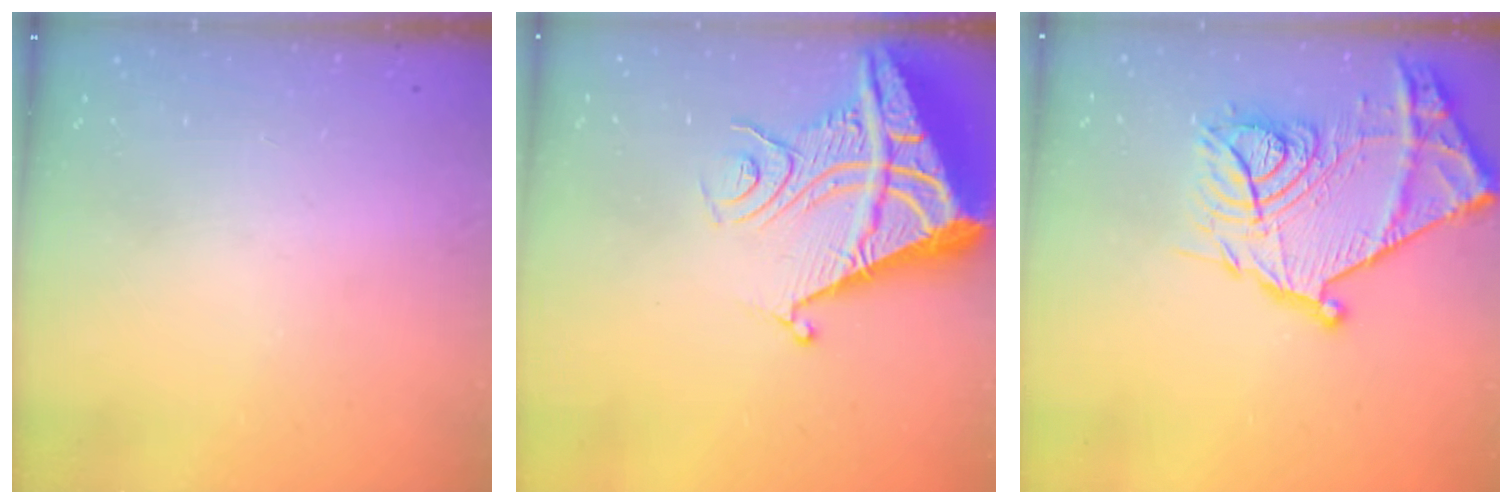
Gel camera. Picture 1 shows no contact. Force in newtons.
{"total": 13.1, "press": 13.0, "slide": 1.6}
{"total": 22.8, "press": 22.7, "slide": 1.7}